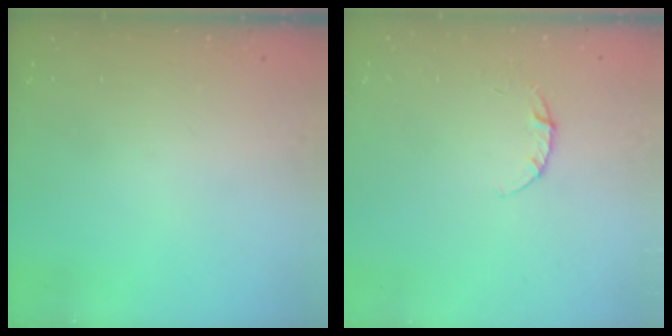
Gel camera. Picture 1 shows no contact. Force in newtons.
{"total": 3.8, "press": 3.8, "slide": 0.4}